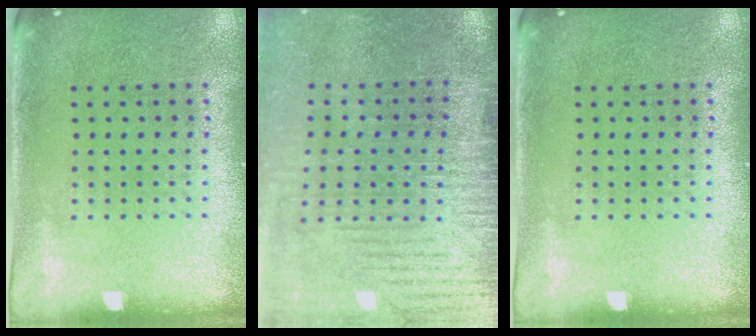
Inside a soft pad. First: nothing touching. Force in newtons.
{"total": 4.4, "press": 3.7, "slide": 2.3}
{"total": 0.0}